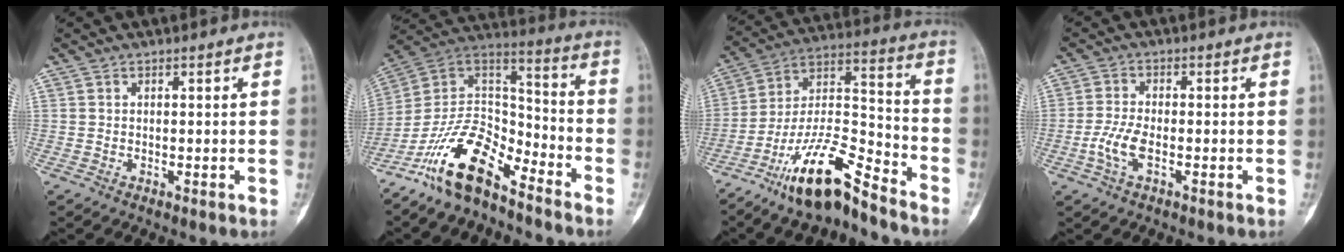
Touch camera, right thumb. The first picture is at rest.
{"total": 16.2, "force": [-11.3, 6.6, 9.4], "torque": [-0.152, 0.096, -0.219]}
{"total": 16.1, "force": [-11.9, 4.0, 10.1], "torque": [-0.177, 0.088, -0.220]}
{"total": 4.8, "force": [-1.6, 1.9, 4.1], "torque": [-0.099, 0.008, -0.032]}